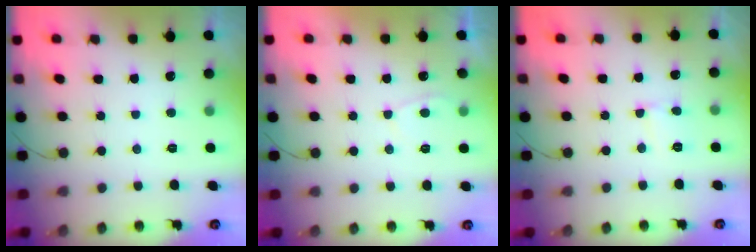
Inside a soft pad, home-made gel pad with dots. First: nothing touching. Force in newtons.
{"total": 2.1, "press": 2.0, "slide": 0.6}
{"total": 3.2, "press": 3.2, "slide": 0.3}